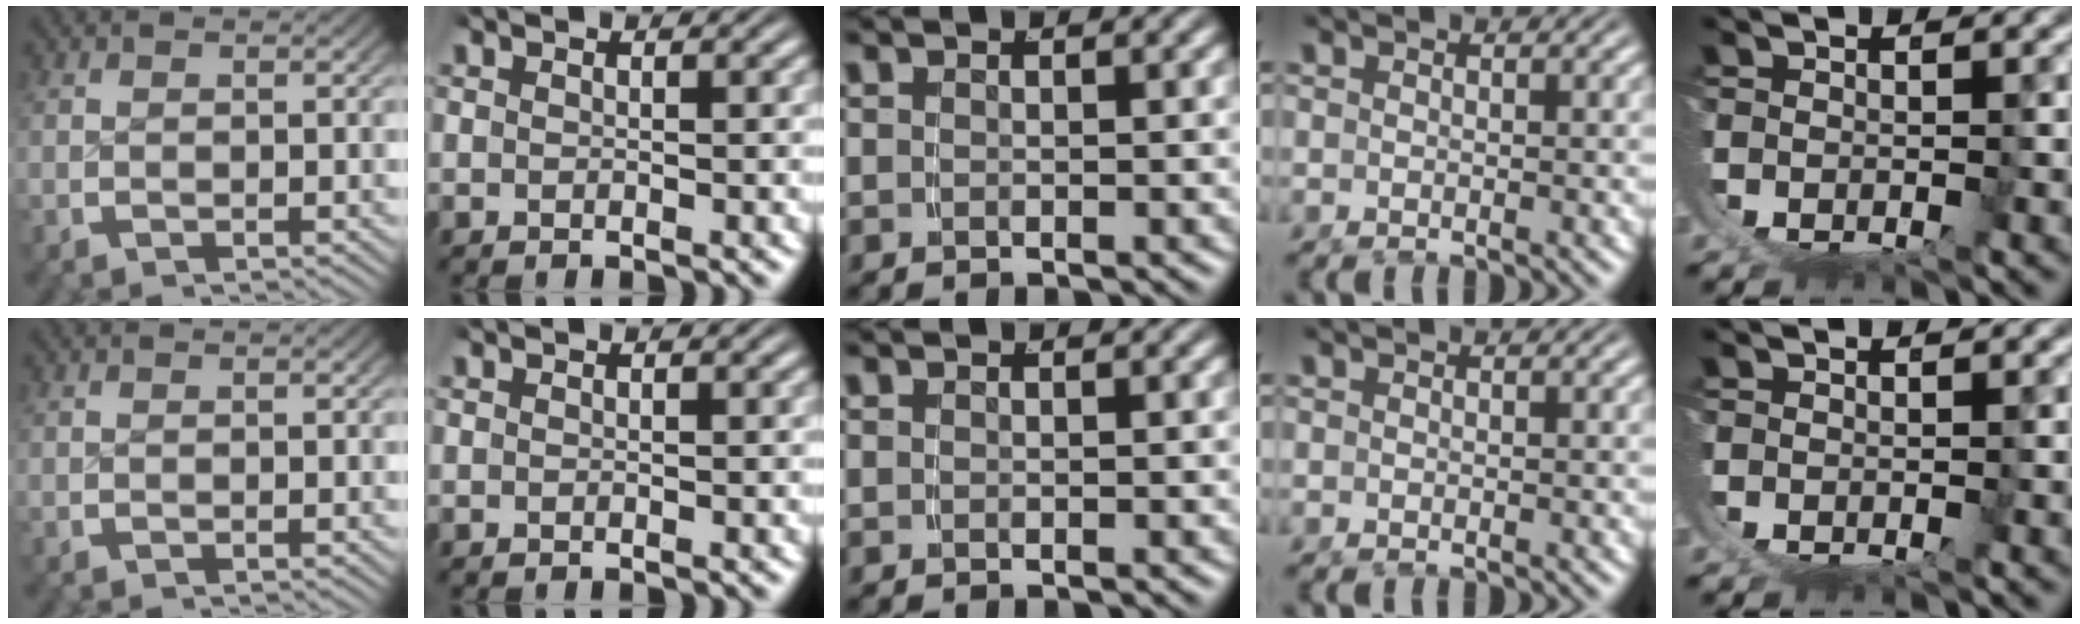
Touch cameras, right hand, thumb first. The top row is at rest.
{}